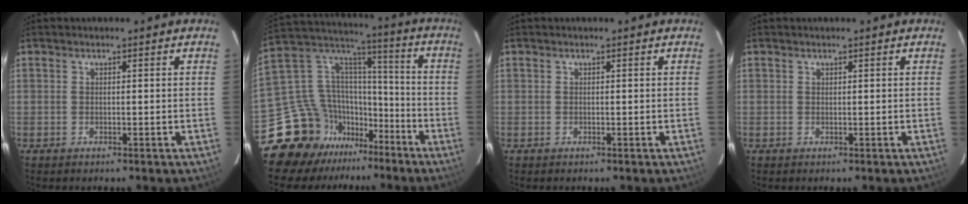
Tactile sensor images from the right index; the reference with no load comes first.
{"total": 17.5, "force": [-13.1, 10.8, 4.3], "torque": [-0.103, 0.064, -0.219]}
{"total": 0.0}
{"total": 0.0}